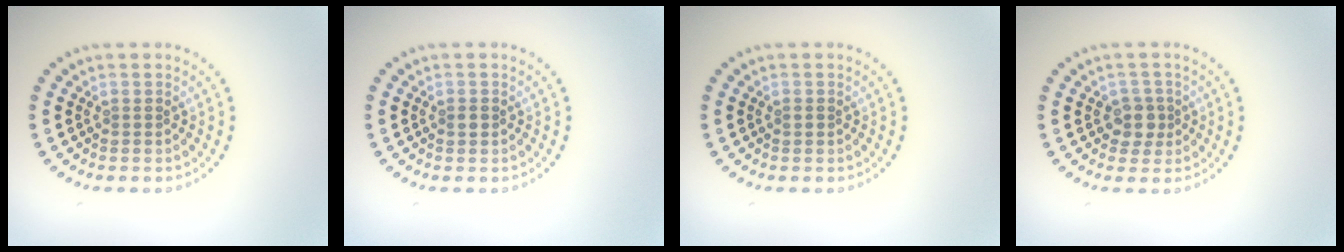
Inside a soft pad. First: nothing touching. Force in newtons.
{"total": 0.8, "press": 0.8, "slide": 0.0}
{"total": 0.6, "press": 0.6, "slide": 0.1}
{"total": 2.0, "press": 1.7, "slide": 1.0}